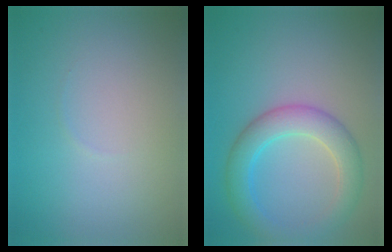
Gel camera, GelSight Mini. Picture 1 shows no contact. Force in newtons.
{"total": 4.9, "press": 4.9, "slide": 0.1}